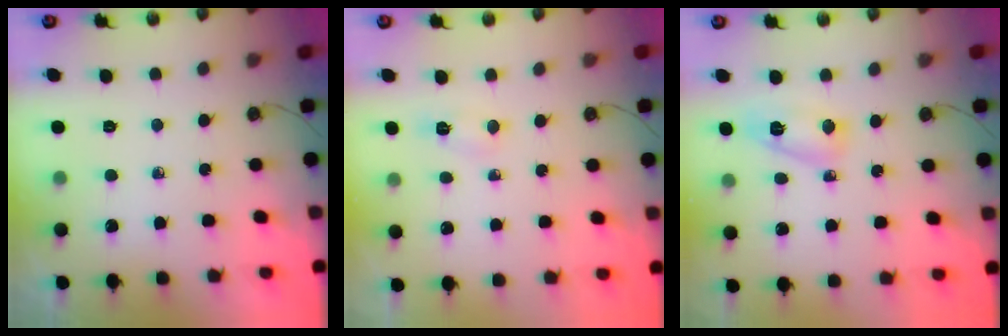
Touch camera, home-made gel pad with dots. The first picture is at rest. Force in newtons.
{"total": 4.5, "press": 4.5, "slide": 0.5}
{"total": 6.1, "press": 6.0, "slide": 0.8}